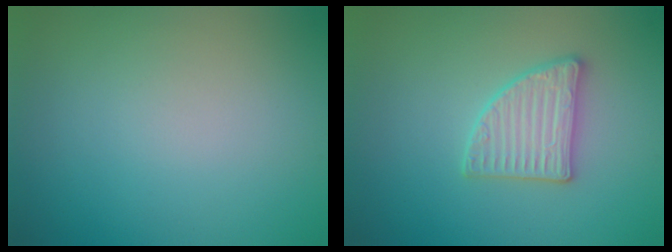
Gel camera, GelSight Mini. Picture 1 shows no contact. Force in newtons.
{"total": 2.8, "press": 2.8, "slide": 0.4}